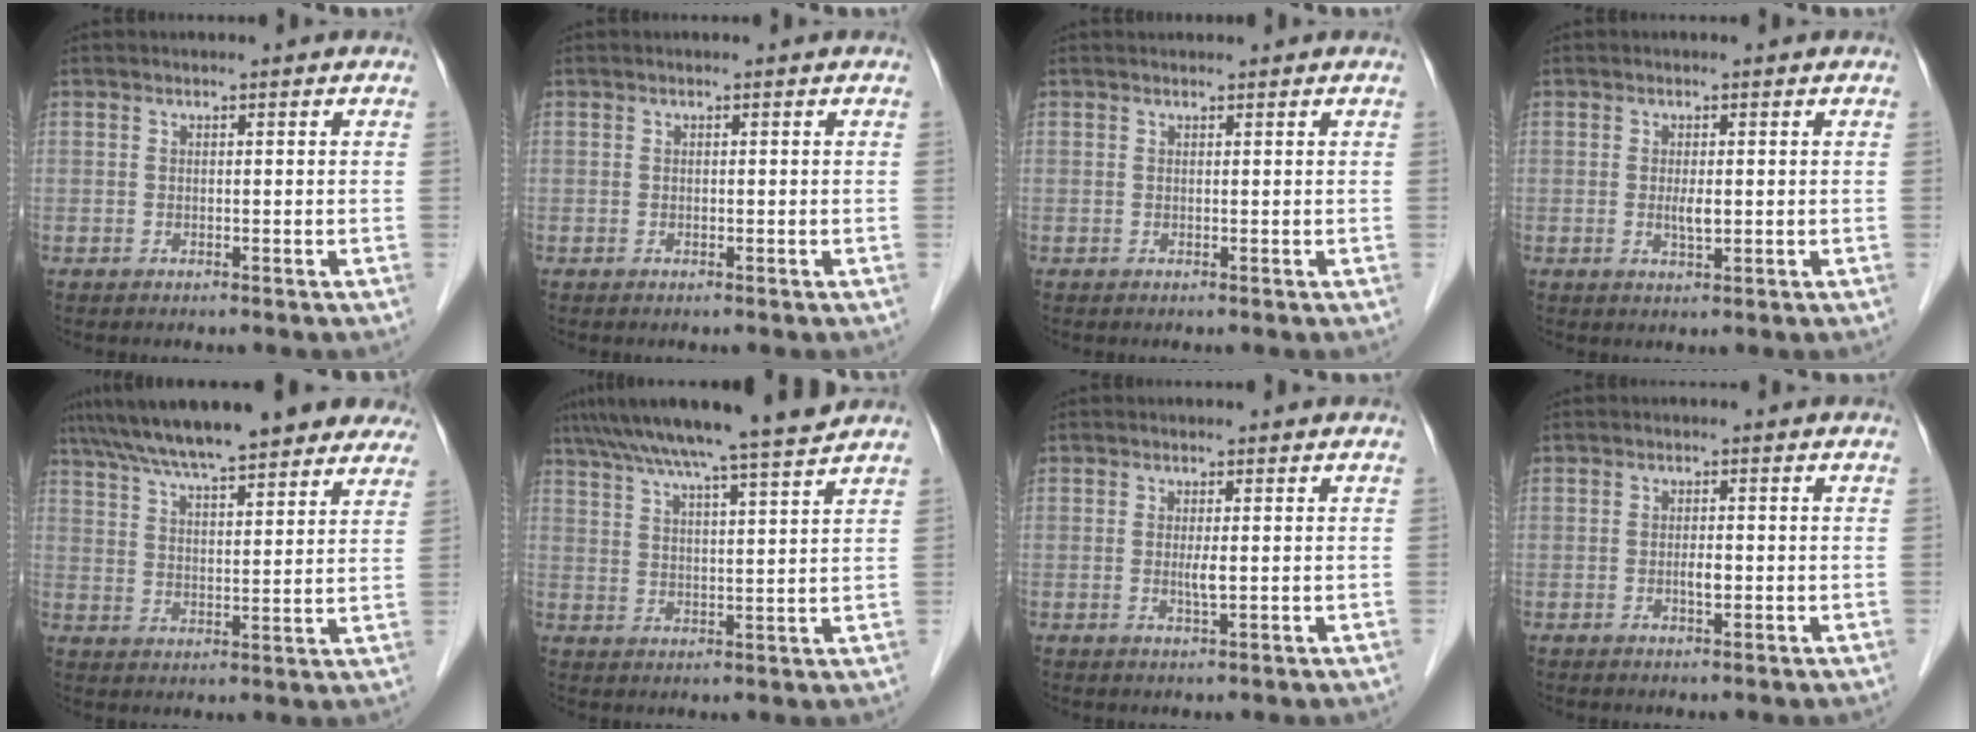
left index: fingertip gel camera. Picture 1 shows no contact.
{"total": 0.0}
{"total": 2.3, "force": [2.1, 0.3, 0.9], "torque": [-0.011, 0.025, 0.036]}
{"total": 2.0, "force": [0.0, 0.5, 1.9], "torque": [-0.039, -0.003, 0.002]}
{"total": 22.0, "force": [18.3, 4.1, 11.5], "torque": [-0.183, 0.039, 0.250]}
{"total": 13.8, "force": [12.0, -1.1, 6.7], "torque": [-0.116, 0.013, 0.177]}
{"total": 1.7, "force": [0.0, 0.1, 1.7], "torque": [-0.036, -0.003, 0.001]}
{"total": 1.6, "force": [-0.4, 0.4, 1.4], "torque": [-0.027, -0.001, -0.006]}